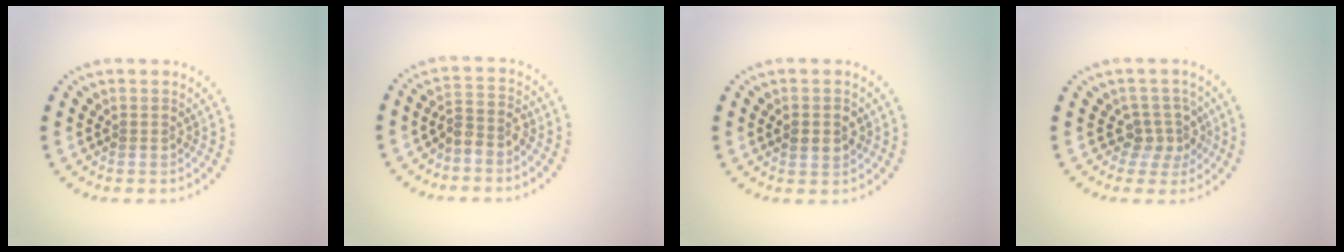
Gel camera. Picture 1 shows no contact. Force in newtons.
{"total": 2.1, "press": 1.6, "slide": 1.2}
{"total": 2.4, "press": 2.4, "slide": 0.1}
{"total": 2.5, "press": 1.9, "slide": 1.6}